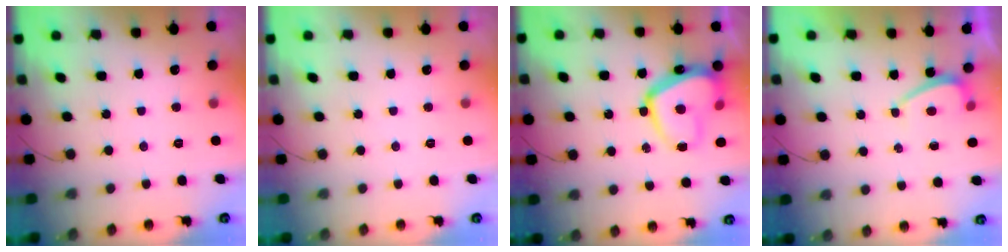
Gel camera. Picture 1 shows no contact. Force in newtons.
{"total": 0.0}
{"total": 15.7, "press": 15.6, "slide": 1.5}
{"total": 0.6, "press": 0.3, "slide": 0.5}